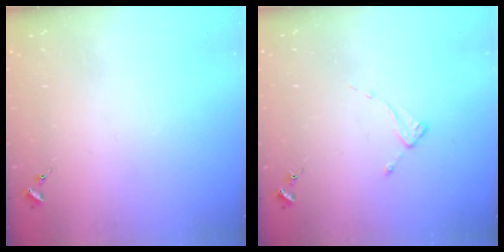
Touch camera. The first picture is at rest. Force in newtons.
{"total": 2.0, "press": 2.0, "slide": 0.3}